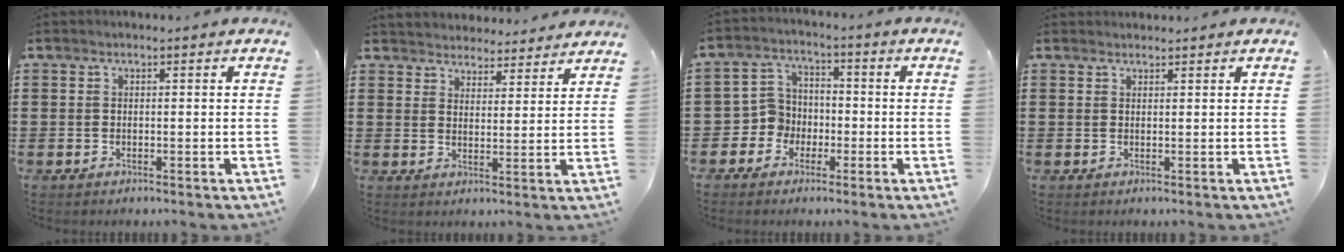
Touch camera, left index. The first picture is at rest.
{"total": 3.9, "force": [3.8, 0.4, -0.5], "torque": [-0.006, -0.017, 0.070]}
{"total": 5.1, "force": [-2.2, 4.5, 0.8], "torque": [-0.046, 0.006, -0.050]}
{"total": 0.9, "force": [0.9, 0.2, 0.0], "torque": [-0.003, 0.000, 0.019]}